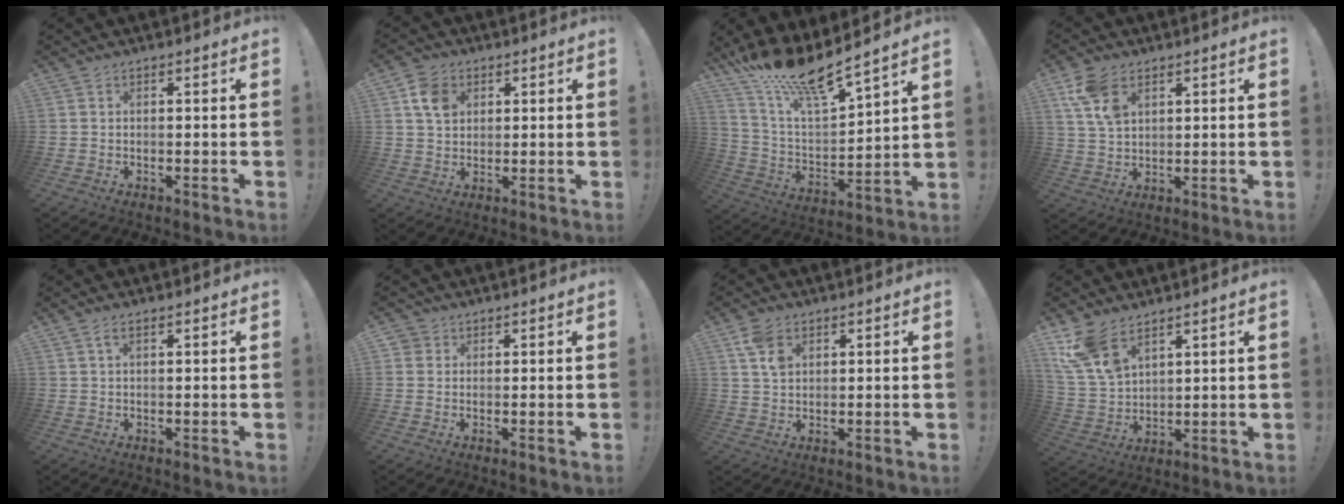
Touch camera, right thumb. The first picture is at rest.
{"total": 8.0, "force": [3.4, 6.1, 3.9], "torque": [-0.062, 0.000, 0.067]}
{"total": 15.8, "force": [13.8, 1.5, 7.4], "torque": [-0.140, -0.113, 0.235]}
{"total": 9.7, "force": [4.8, 6.0, 5.9], "torque": [-0.112, -0.009, 0.095]}
{"total": 2.3, "force": [1.1, 0.8, 1.8], "torque": [-0.039, 0.002, 0.020]}
{"total": 2.1, "force": [1.3, 1.6, 0.3], "torque": [-0.002, -0.005, 0.025]}
{"total": 6.6, "force": [3.0, 4.3, 4.0], "torque": [-0.074, 0.000, 0.060]}
{"total": 12.0, "force": [8.0, 6.4, 6.2], "torque": [-0.146, -0.039, 0.159]}